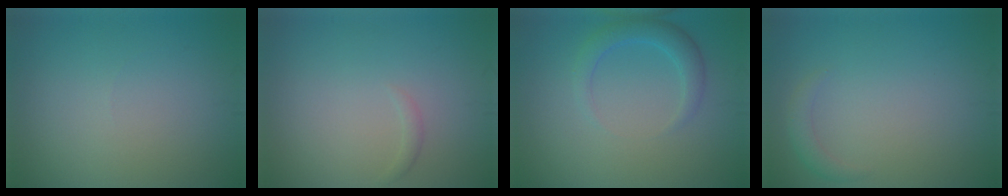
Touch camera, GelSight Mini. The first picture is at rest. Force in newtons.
{"total": 0.5, "press": 0.5, "slide": 0.0}
{"total": 2.5, "press": 2.5, "slide": 0.2}
{"total": 1.3, "press": 1.2, "slide": 0.1}